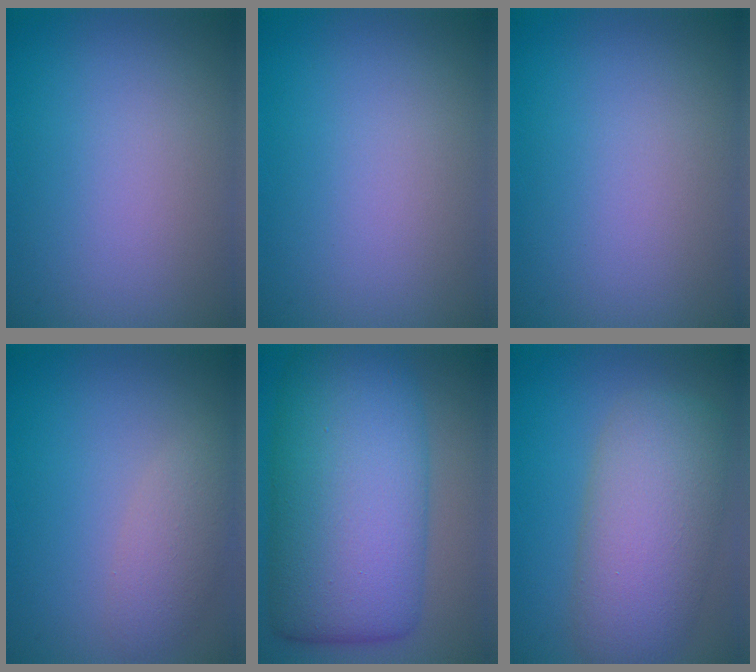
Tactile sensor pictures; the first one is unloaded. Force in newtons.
{"total": 0.0}
{"total": 0.0}
{"total": 2.7, "press": 2.7, "slide": 0.2}
{"total": 14.3, "press": 14.3, "slide": 0.1}
{"total": 7.7, "press": 7.7, "slide": 0.6}